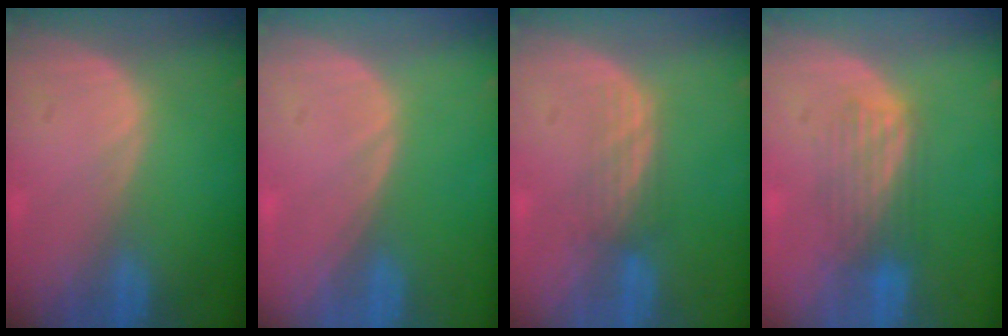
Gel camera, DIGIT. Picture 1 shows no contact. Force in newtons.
{"total": 0.0}
{"total": 3.1, "press": 2.6, "slide": 1.7}
{"total": 4.3, "press": 4.3, "slide": 0.2}